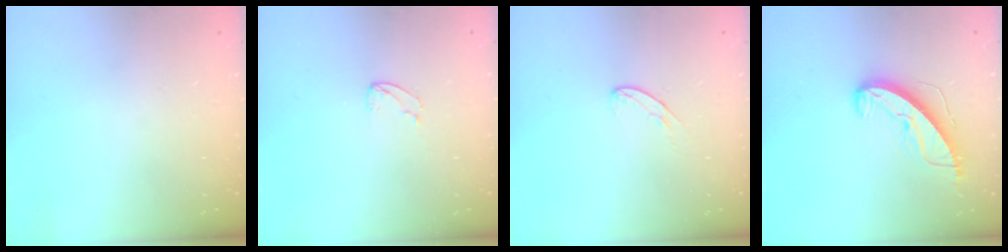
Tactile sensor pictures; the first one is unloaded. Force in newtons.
{"total": 2.5, "press": 2.5, "slide": 0.2}
{"total": 5.4, "press": 5.4, "slide": 0.4}
{"total": 9.4, "press": 9.4, "slide": 0.5}